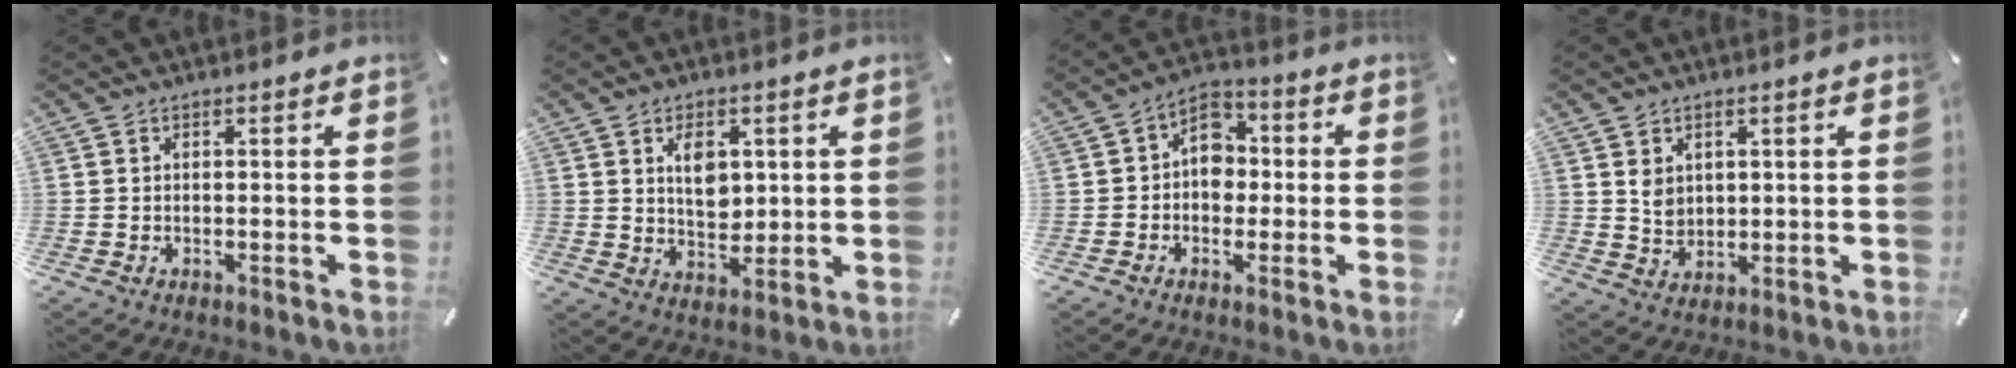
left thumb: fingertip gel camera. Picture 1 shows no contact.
{"total": 6.7, "force": [2.1, 4.8, 4.2], "torque": [-0.062, -0.001, 0.032]}
{"total": 7.6, "force": [-0.4, 6.4, 4.1], "torque": [-0.068, 0.019, -0.006]}
{"total": 4.2, "force": [1.6, 3.5, 1.6], "torque": [-0.020, -0.004, 0.028]}